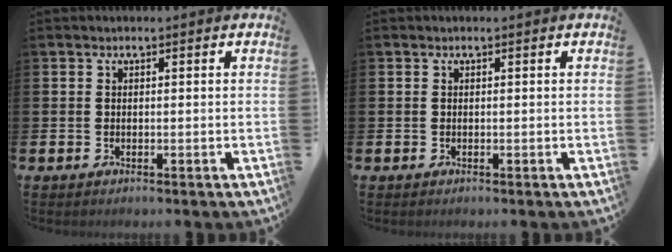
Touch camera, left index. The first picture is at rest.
{"total": 0.0}